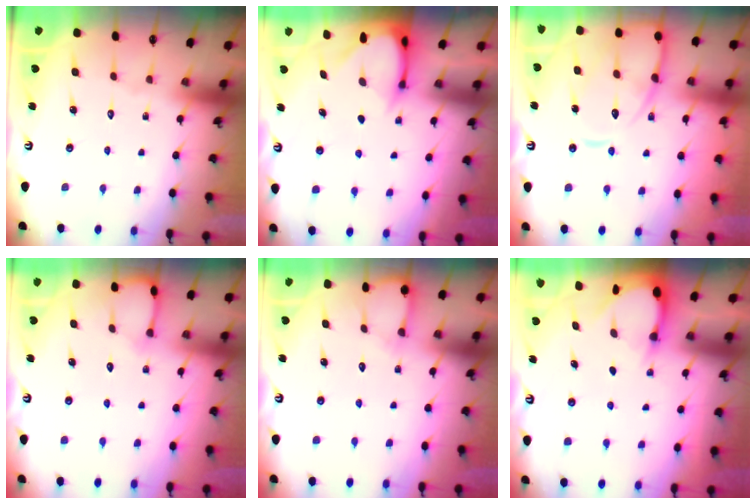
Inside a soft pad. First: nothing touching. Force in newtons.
{"total": 3.3, "press": 3.3, "slide": 0.3}
{"total": 13.7, "press": 13.6, "slide": 1.4}
{"total": 4.9, "press": 4.9, "slide": 0.5}
{"total": 4.2, "press": 4.2, "slide": 0.5}
{"total": 3.0, "press": 3.0, "slide": 0.4}